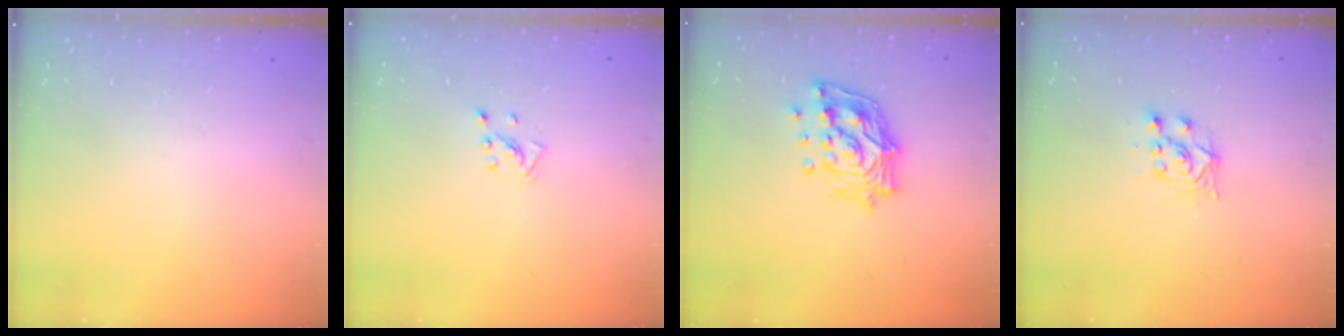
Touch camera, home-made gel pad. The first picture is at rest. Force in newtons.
{"total": 2.1, "press": 2.0, "slide": 0.3}
{"total": 14.8, "press": 14.7, "slide": 2.0}
{"total": 4.0, "press": 4.0, "slide": 0.7}